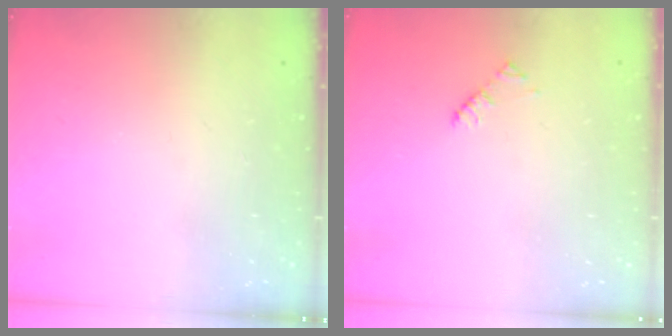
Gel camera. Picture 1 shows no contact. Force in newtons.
{"total": 1.9, "press": 1.9, "slide": 0.3}